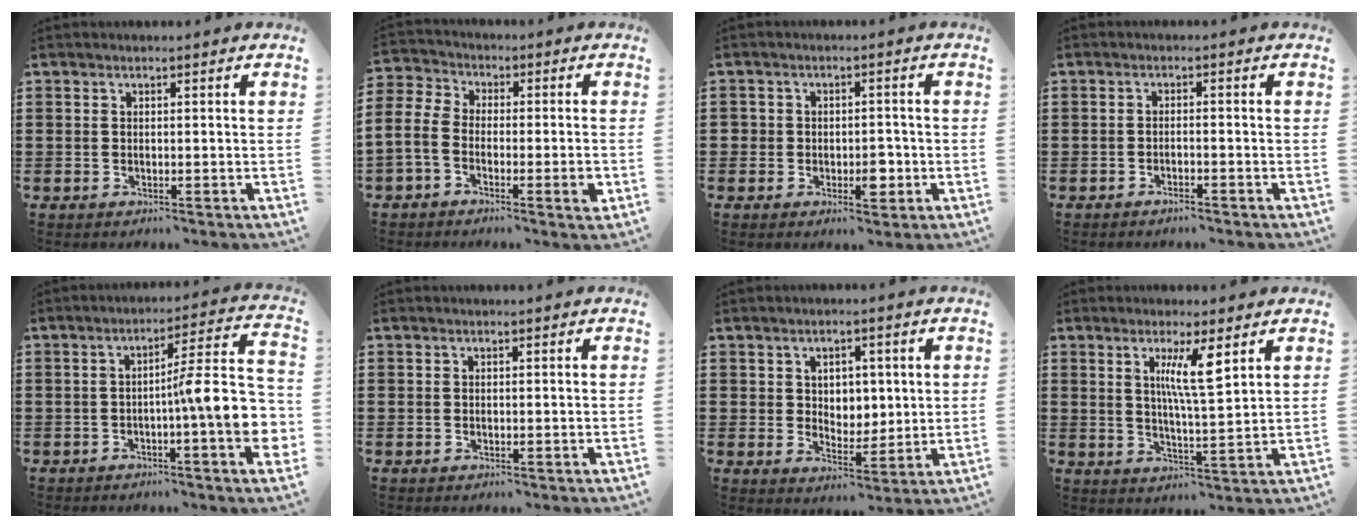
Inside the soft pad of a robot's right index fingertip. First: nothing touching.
{"total": 6.2, "force": [-3.0, 3.0, 4.5], "torque": [-0.106, -0.003, -0.061]}
{"total": 3.8, "force": [-1.1, 2.6, 2.5], "torque": [-0.050, 0.005, -0.022]}
{"total": 1.3, "force": [-1.2, 0.0, 0.6], "torque": [-0.012, -0.001, -0.022]}
{"total": 9.8, "force": [-1.5, 1.2, 9.6], "torque": [-0.139, -0.022, -0.029]}
{"total": 0.0}
{"total": 4.0, "force": [1.7, 3.3, 1.6], "torque": [-0.029, 0.008, 0.024]}
{"total": 7.0, "force": [2.9, 1.1, 6.3], "torque": [-0.122, 0.001, 0.045]}